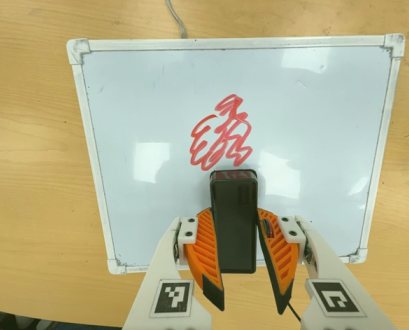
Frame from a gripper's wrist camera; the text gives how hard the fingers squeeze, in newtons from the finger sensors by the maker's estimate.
{"total": 7.9, "left": 7.1, "right": 8.7}